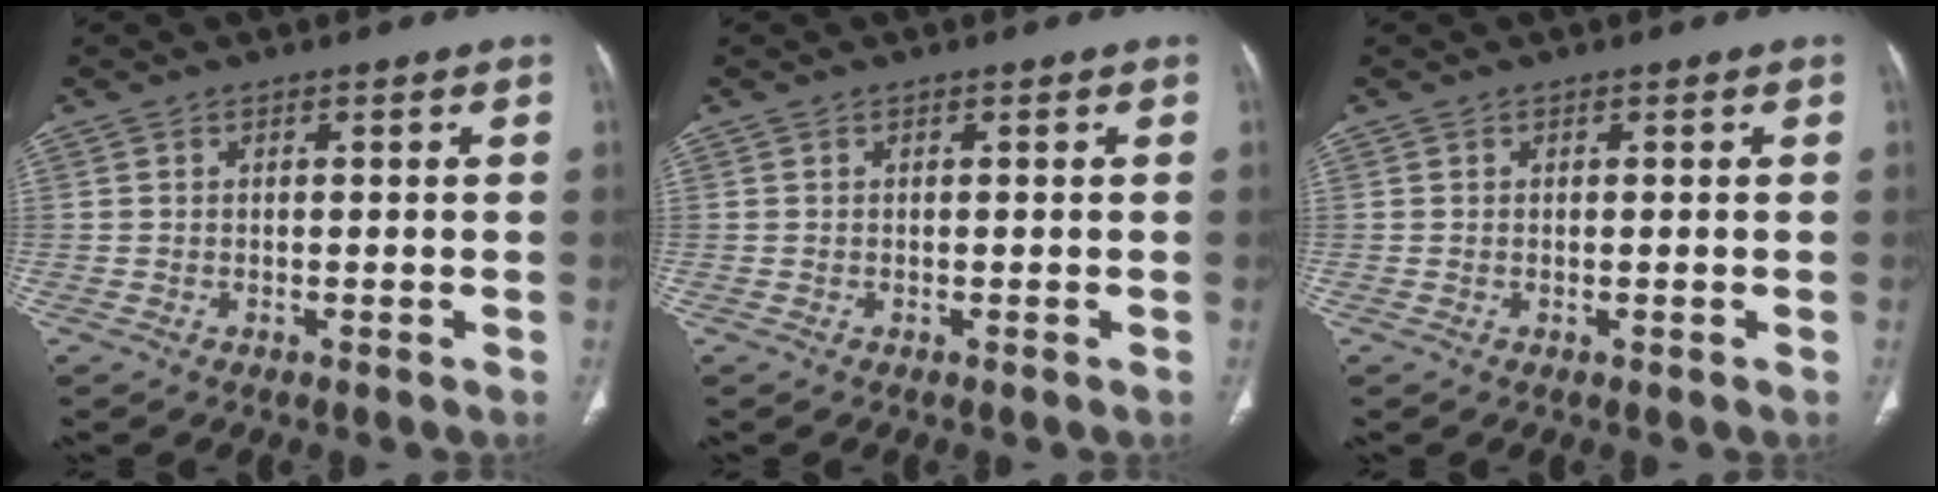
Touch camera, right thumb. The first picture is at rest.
{"total": 0.0}
{"total": 0.0}